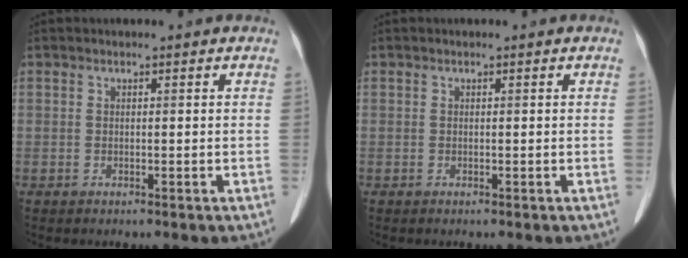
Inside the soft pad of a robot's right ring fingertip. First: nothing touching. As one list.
[{"total": 0.0}]